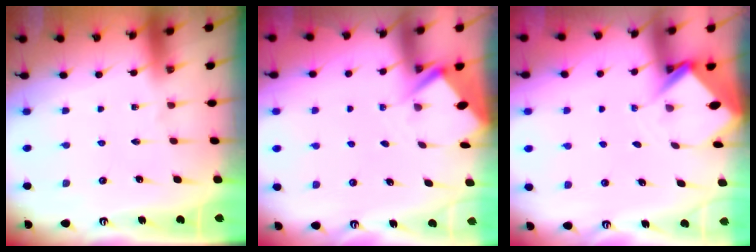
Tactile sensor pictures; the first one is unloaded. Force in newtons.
{"total": 2.7, "press": 2.7, "slide": 0.3}
{"total": 3.8, "press": 3.8, "slide": 0.3}